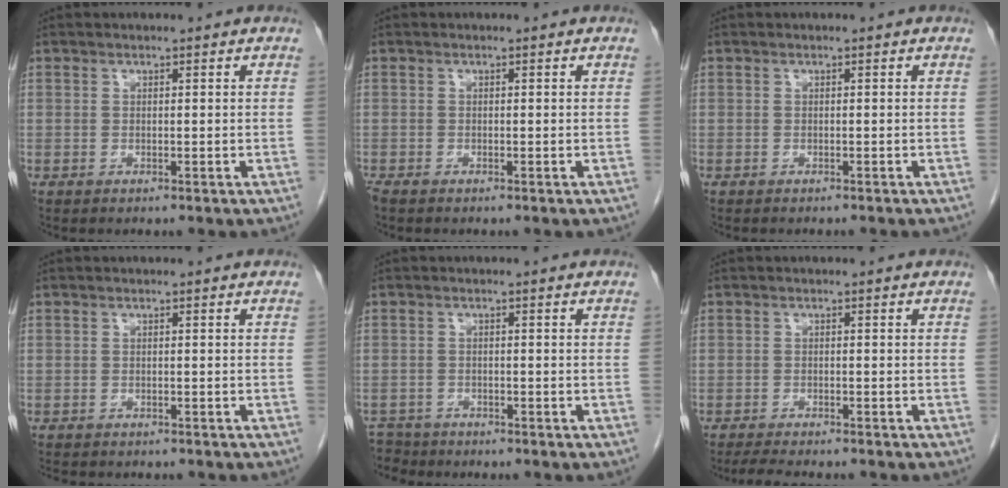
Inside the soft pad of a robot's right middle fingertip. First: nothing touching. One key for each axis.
{"total": 0.8, "fx": -0.7, "fy": 0.2, "fz": 0.4, "tx": -0.013, "ty": -0.004, "tz": -0.014}
{"total": 2.1, "fx": -1.9, "fy": 0.1, "fz": 0.8, "tx": -0.015, "ty": -0.002, "tz": -0.023}
{"total": 5.2, "fx": -4.5, "fy": 1.7, "fz": 2.1, "tx": -0.033, "ty": -0.007, "tz": -0.056}
{"total": 3.7, "fx": -3.4, "fy": 1.3, "fz": -0.7, "tx": 0.009, "ty": -0.007, "tz": -0.063}
{"total": 5.8, "fx": -5.1, "fy": 0.8, "fz": 2.6, "tx": -0.041, "ty": -0.014, "tz": -0.077}